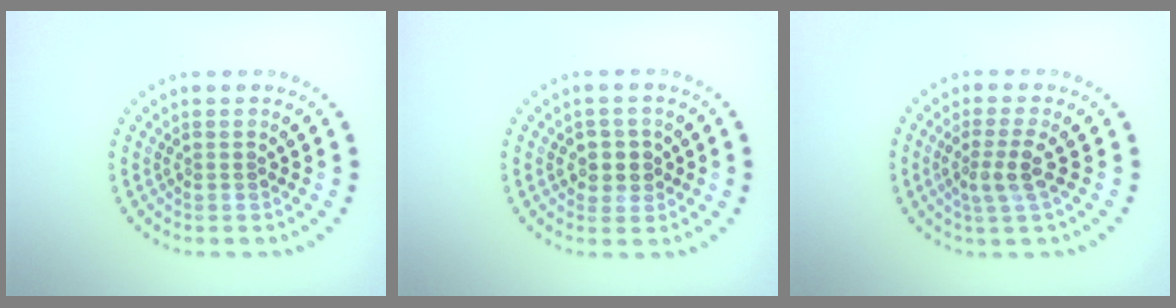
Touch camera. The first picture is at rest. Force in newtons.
{"total": 2.4, "press": 2.3, "slide": 0.8}
{"total": 2.5, "press": 2.0, "slide": 1.6}